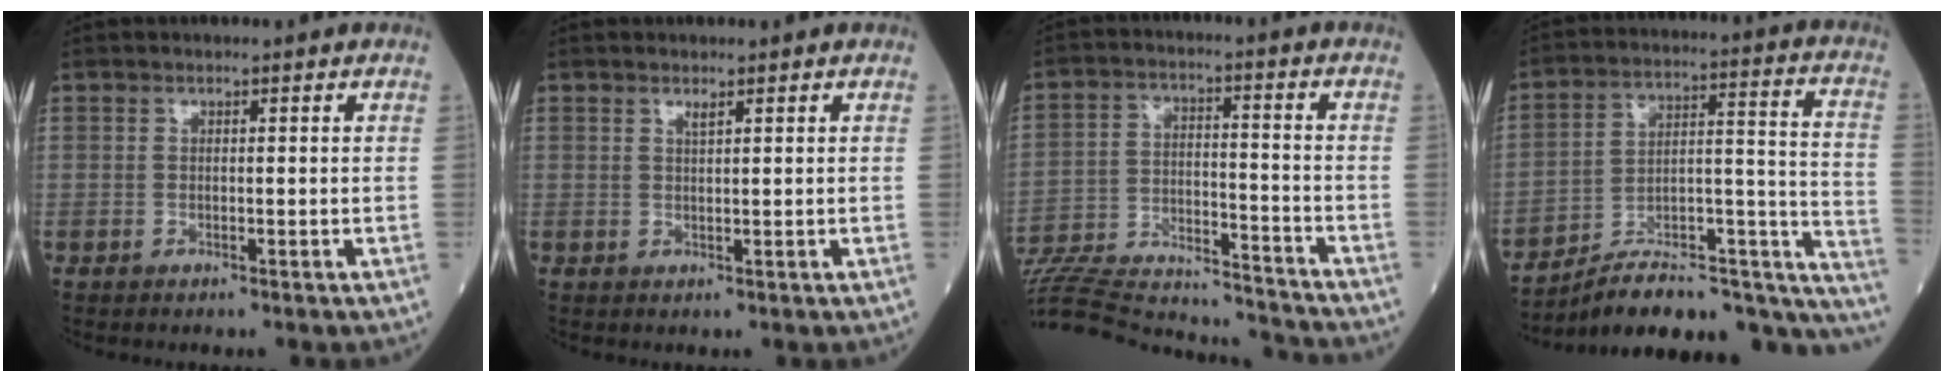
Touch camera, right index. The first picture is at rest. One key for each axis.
{"total": 0.8, "fx": 0.6, "fy": 0.0, "fz": 0.6, "tx": -0.011, "ty": -0.004, "tz": 0.011}
{"total": 24.5, "fx": -23.0, "fy": 3.6, "fz": 7.4, "tx": -0.165, "ty": -0.010, "tz": -0.349}
{"total": 23.5, "fx": -19.1, "fy": 6.0, "fz": 12.3, "tx": -0.109, "ty": 0.057, "tz": -0.273}